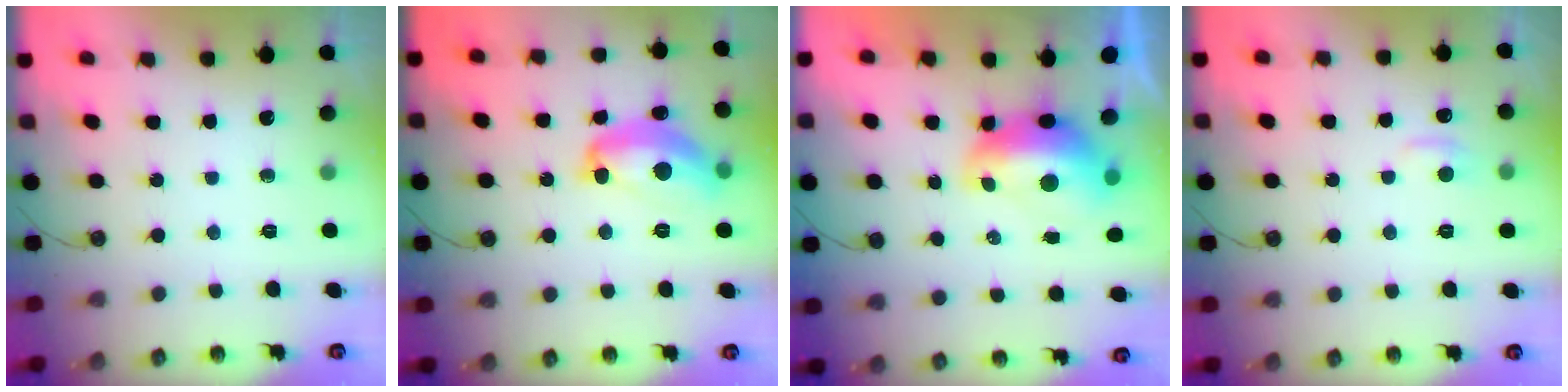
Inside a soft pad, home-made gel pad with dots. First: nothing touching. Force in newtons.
{"total": 10.1, "press": 10.1, "slide": 0.6}
{"total": 2.9, "press": 2.8, "slide": 0.7}
{"total": 0.9, "press": 0.6, "slide": 0.7}